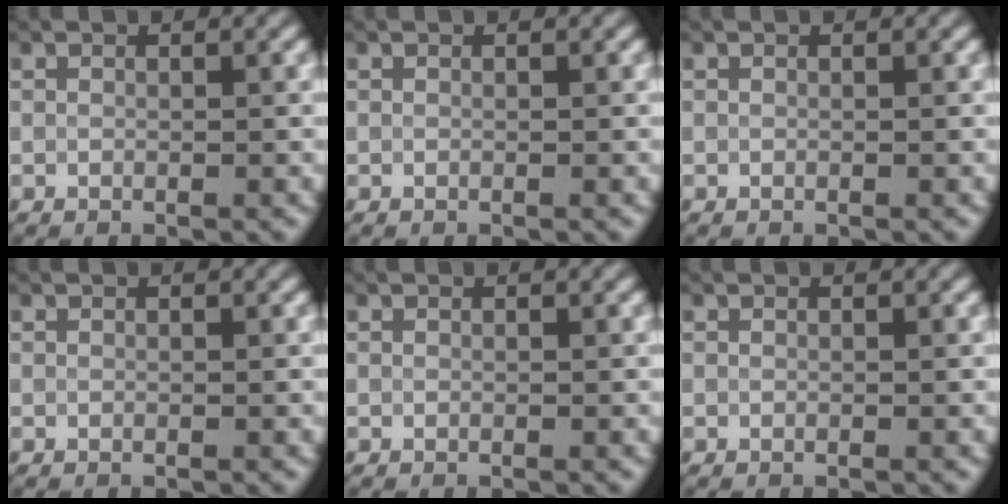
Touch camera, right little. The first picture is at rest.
{"total": 0.0}
{"total": 0.0}
{"total": 0.0}
{"total": 0.0}
{"total": 0.0}